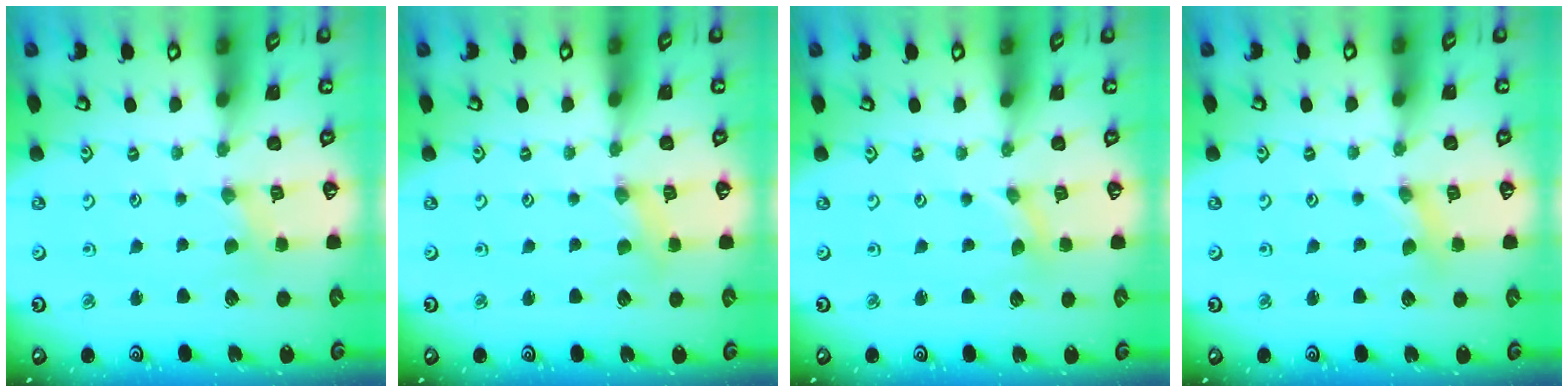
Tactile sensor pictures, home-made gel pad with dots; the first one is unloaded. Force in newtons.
{"total": 1.1, "press": 1.1, "slide": 0.2}
{"total": 0.0}
{"total": 0.9, "press": 0.8, "slide": 0.3}